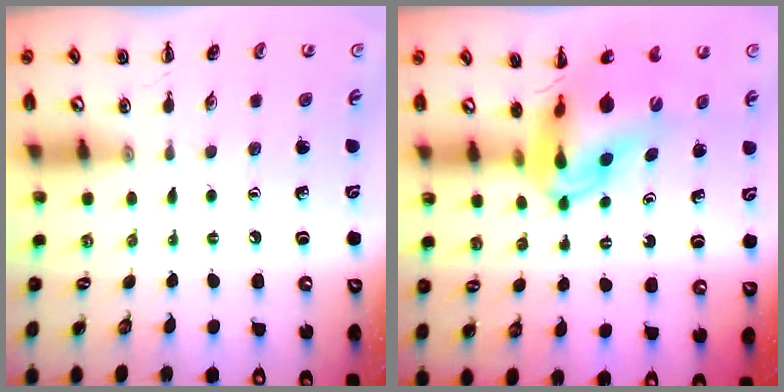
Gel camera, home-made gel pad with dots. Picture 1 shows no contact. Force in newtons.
{"total": 7.7, "press": 7.2, "slide": 2.7}